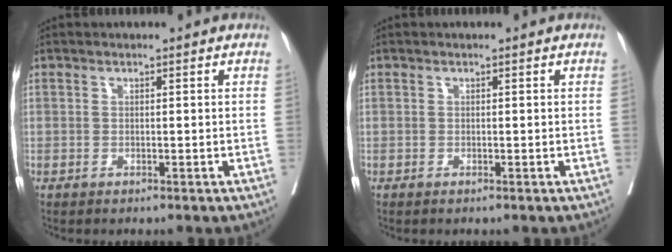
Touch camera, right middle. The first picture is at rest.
{"total": 0.0}